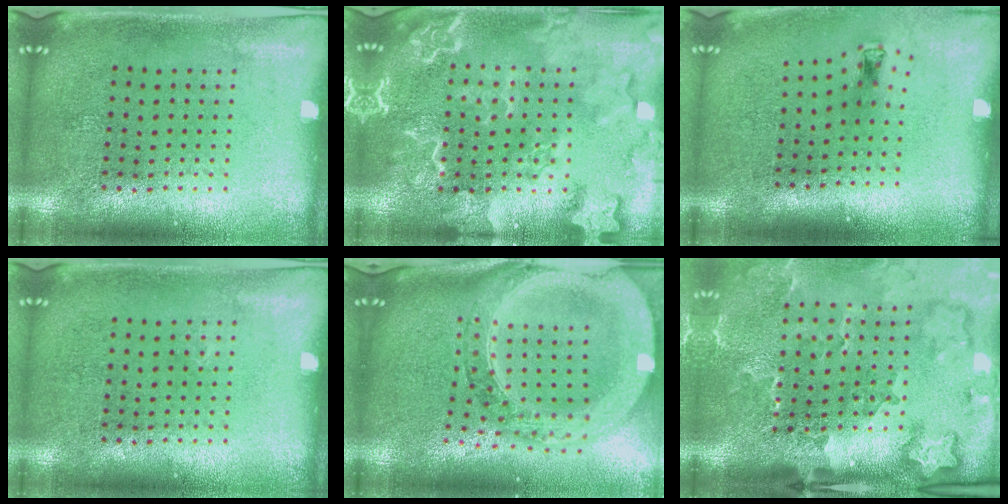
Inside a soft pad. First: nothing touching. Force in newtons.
{"total": 3.3, "press": 3.3, "slide": 0.4}
{"total": 0.7, "press": 0.3, "slide": 0.6}
{"total": 0.0}
{"total": 3.8, "press": 2.9, "slide": 2.4}
{"total": 3.4, "press": 2.4, "slide": 2.5}